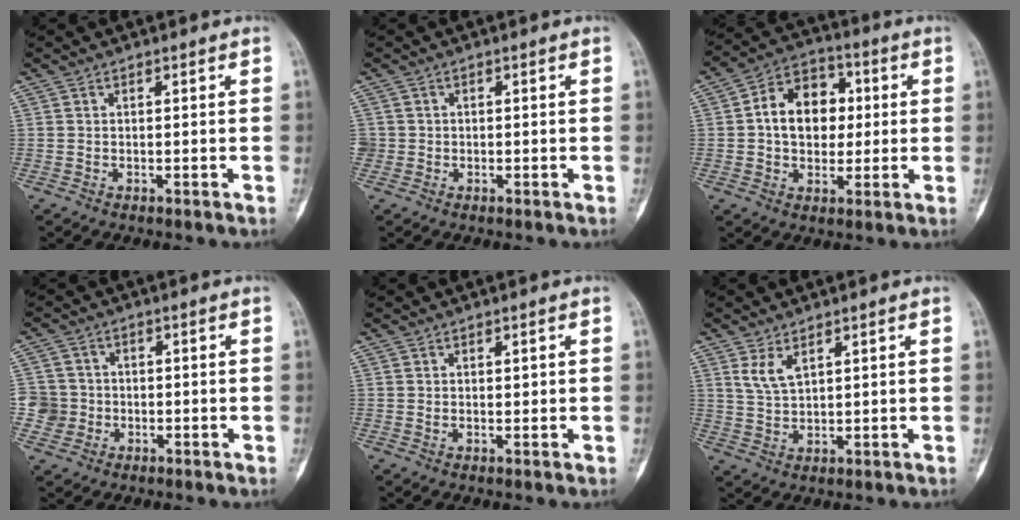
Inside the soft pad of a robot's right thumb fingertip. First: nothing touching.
{"total": 1.6, "force": [-0.2, 1.5, 0.0], "torque": [0.012, 0.007, -0.005]}
{"total": 12.6, "force": [1.2, 9.4, 8.4], "torque": [-0.091, 0.019, 0.013]}
{"total": 4.7, "force": [-1.0, 4.6, 0.1], "torque": [0.023, 0.011, -0.025]}
{"total": 1.0, "force": [0.4, 0.6, 0.7], "torque": [-0.006, -0.003, 0.008]}
{"total": 4.1, "force": [2.3, 1.8, 2.8], "torque": [-0.054, -0.013, 0.052]}